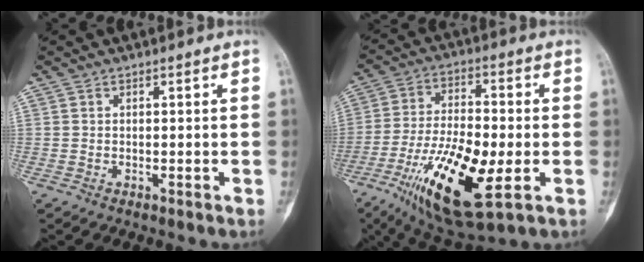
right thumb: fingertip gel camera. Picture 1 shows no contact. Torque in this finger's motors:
{"motor_torque": [0.83, 1.06, 1.97, -0.81, 0.22]}